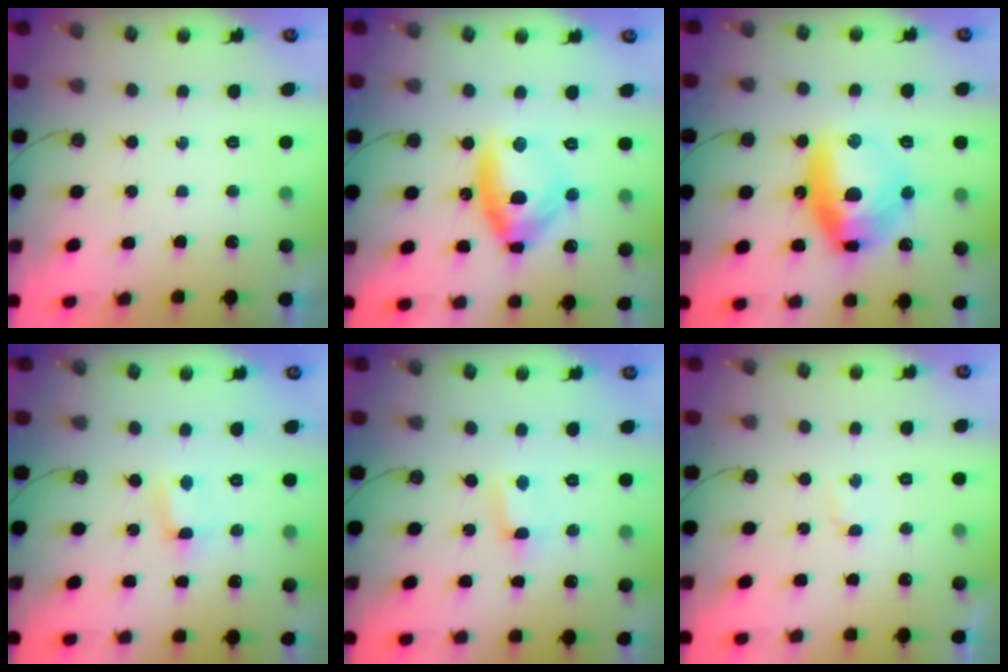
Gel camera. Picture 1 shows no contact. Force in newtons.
{"total": 13.7, "press": 13.6, "slide": 1.9}
{"total": 16.1, "press": 15.9, "slide": 2.5}
{"total": 0.6, "press": 0.3, "slide": 0.5}
{"total": 0.6, "press": 0.3, "slide": 0.5}
{"total": 1.8, "press": 1.4, "slide": 1.1}